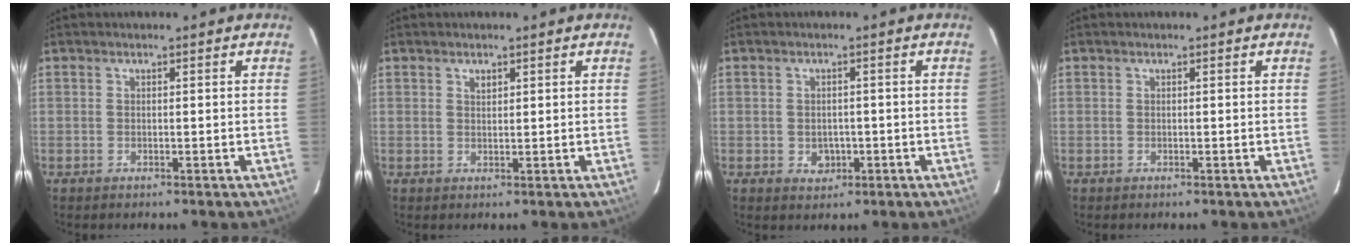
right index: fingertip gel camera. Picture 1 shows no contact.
{"total": 1.1, "force": [0.7, 0.6, 0.6], "torque": [-0.009, 0.003, 0.013]}
{"total": 3.1, "force": [-0.7, 2.7, 1.4], "torque": [-0.025, 0.004, 0.001]}
{"total": 0.0}